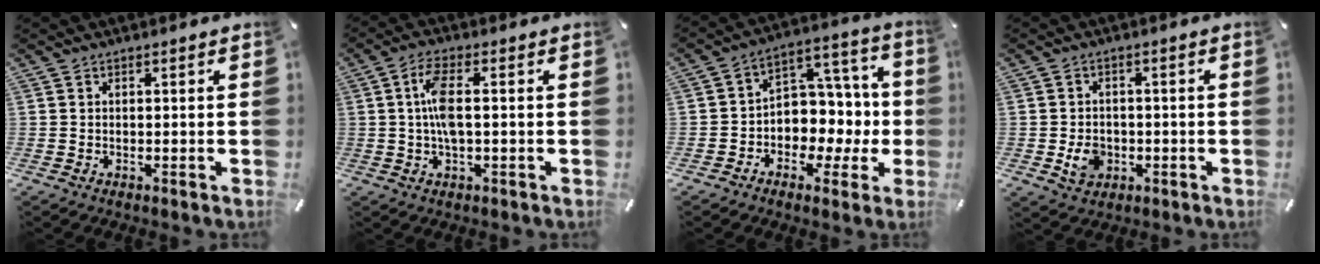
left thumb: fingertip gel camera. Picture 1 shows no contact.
{"total": 6.8, "force": [0.2, 2.5, 6.4], "torque": [-0.130, 0.001, 0.000]}
{"total": 10.1, "force": [-1.6, 9.0, 4.3], "torque": [-0.048, 0.001, -0.019]}
{"total": 5.2, "force": [-1.2, 4.4, 2.4], "torque": [-0.038, -0.002, -0.024]}